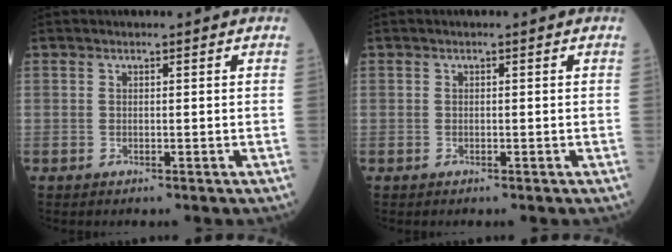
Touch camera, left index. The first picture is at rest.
{"total": 0.0}